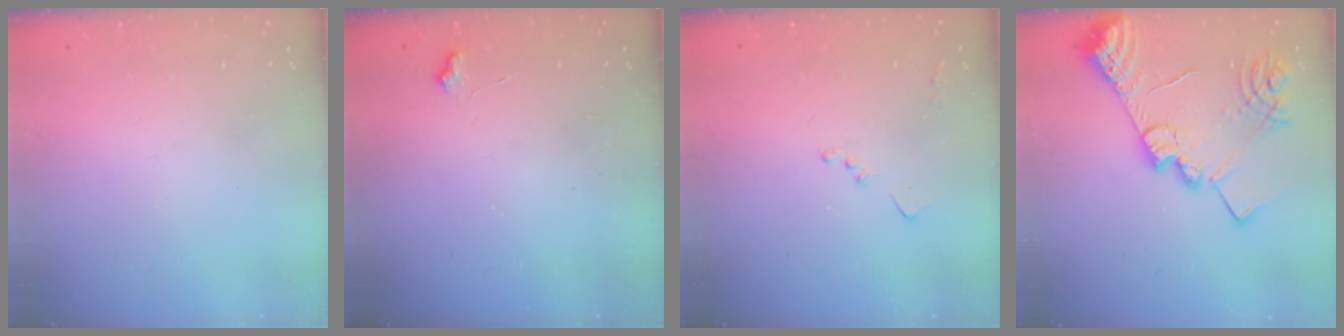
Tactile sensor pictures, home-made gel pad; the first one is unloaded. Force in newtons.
{"total": 5.2, "press": 5.1, "slide": 0.7}
{"total": 7.5, "press": 7.4, "slide": 1.0}
{"total": 18.2, "press": 18.1, "slide": 1.5}